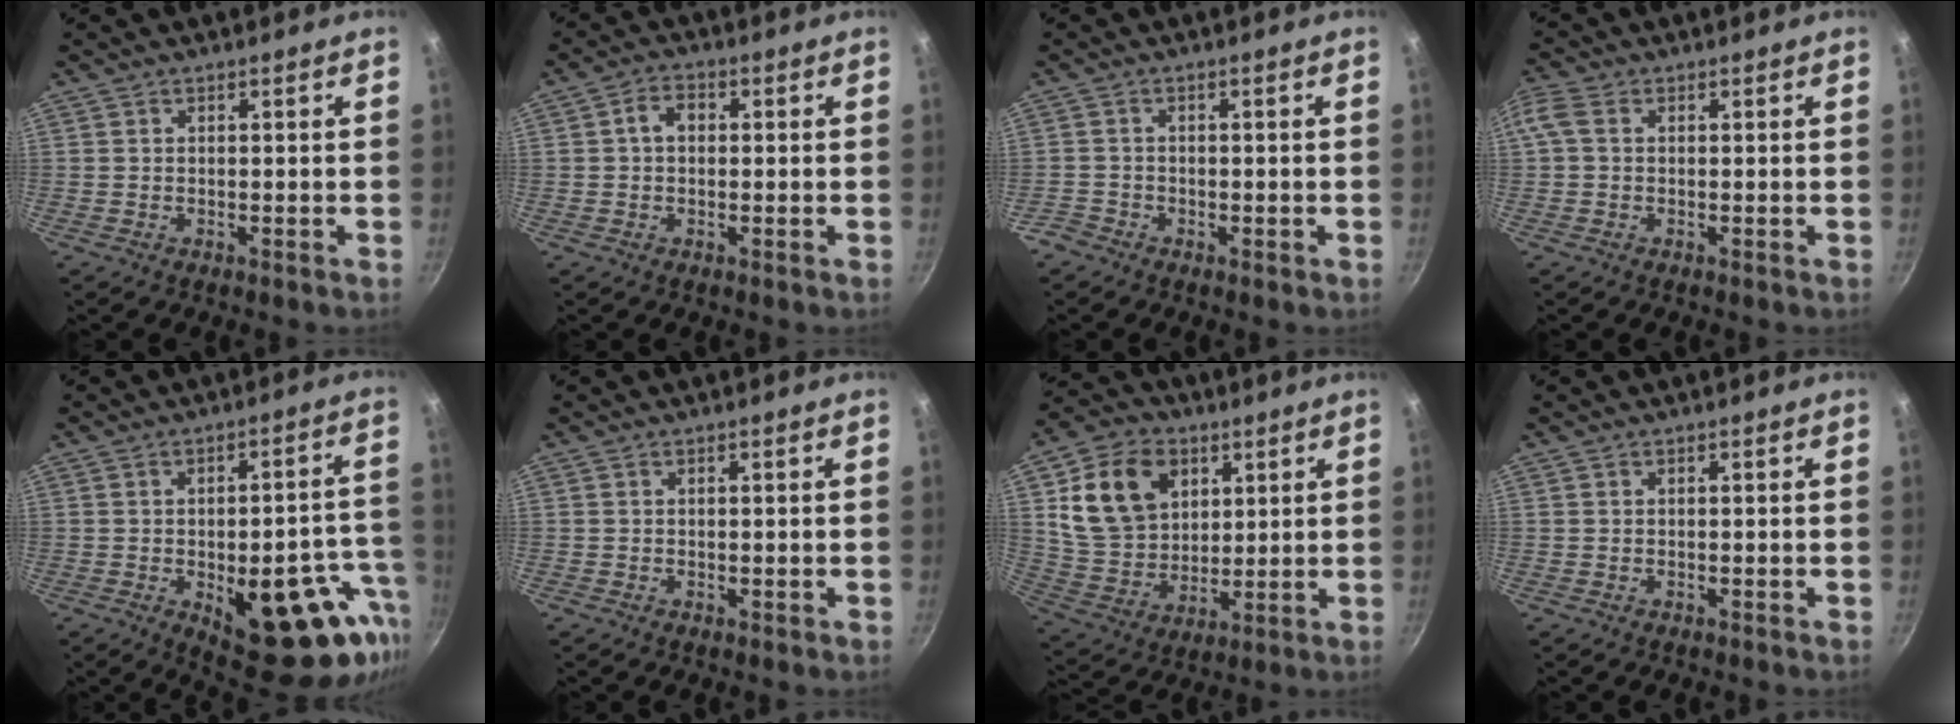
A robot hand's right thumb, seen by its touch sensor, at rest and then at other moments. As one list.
[{"total": 4.0, "force": [0.4, 3.0, 2.7], "torque": [-0.033, 0.010, 0.000]}, {"total": 2.2, "force": [-1.6, 1.5, 0.3], "torque": [-0.002, 0.013, -0.030]}, {"total": 3.4, "force": [0.6, 2.5, 2.3], "torque": [-0.052, 0.011, 0.004]}, {"total": 21.2, "force": [-6.9, 9.4, 17.7], "torque": [-0.162, 0.017, -0.077]}, {"total": 0.0}, {"total": 16.8, "force": [5.7, 12.6, 9.6], "torque": [-0.153, -0.011, 0.110]}, {"total": 0.0}]